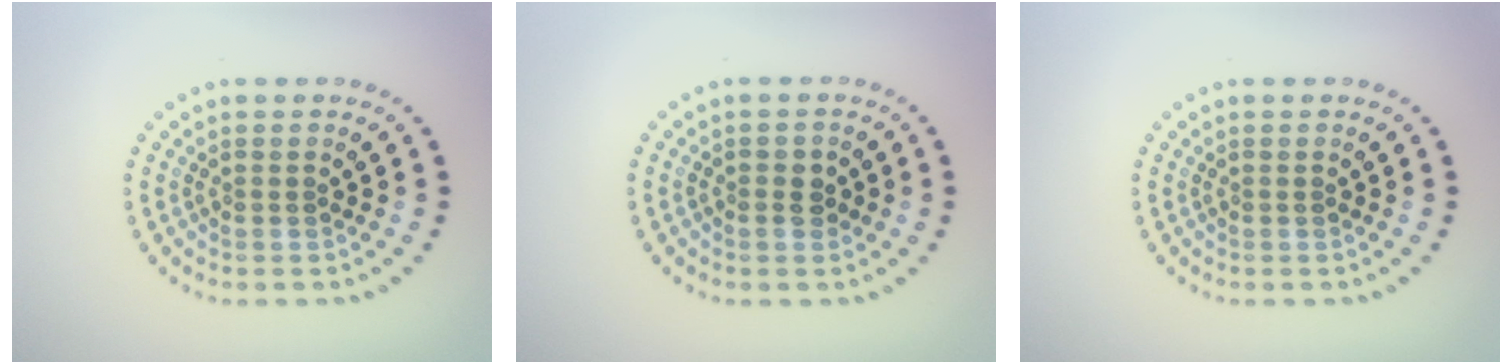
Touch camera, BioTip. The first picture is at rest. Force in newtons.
{"total": 1.5, "press": 1.5, "slide": 0.3}
{"total": 0.0}